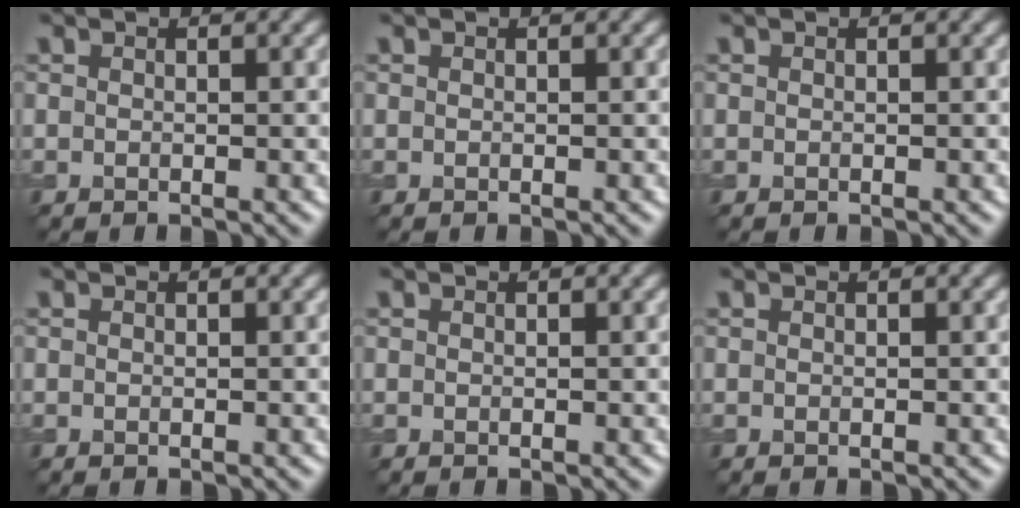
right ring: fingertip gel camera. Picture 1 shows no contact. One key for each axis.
{"total": 0.0}
{"total": 0.0}
{"total": 0.0}
{"total": 0.0}
{"total": 0.0}